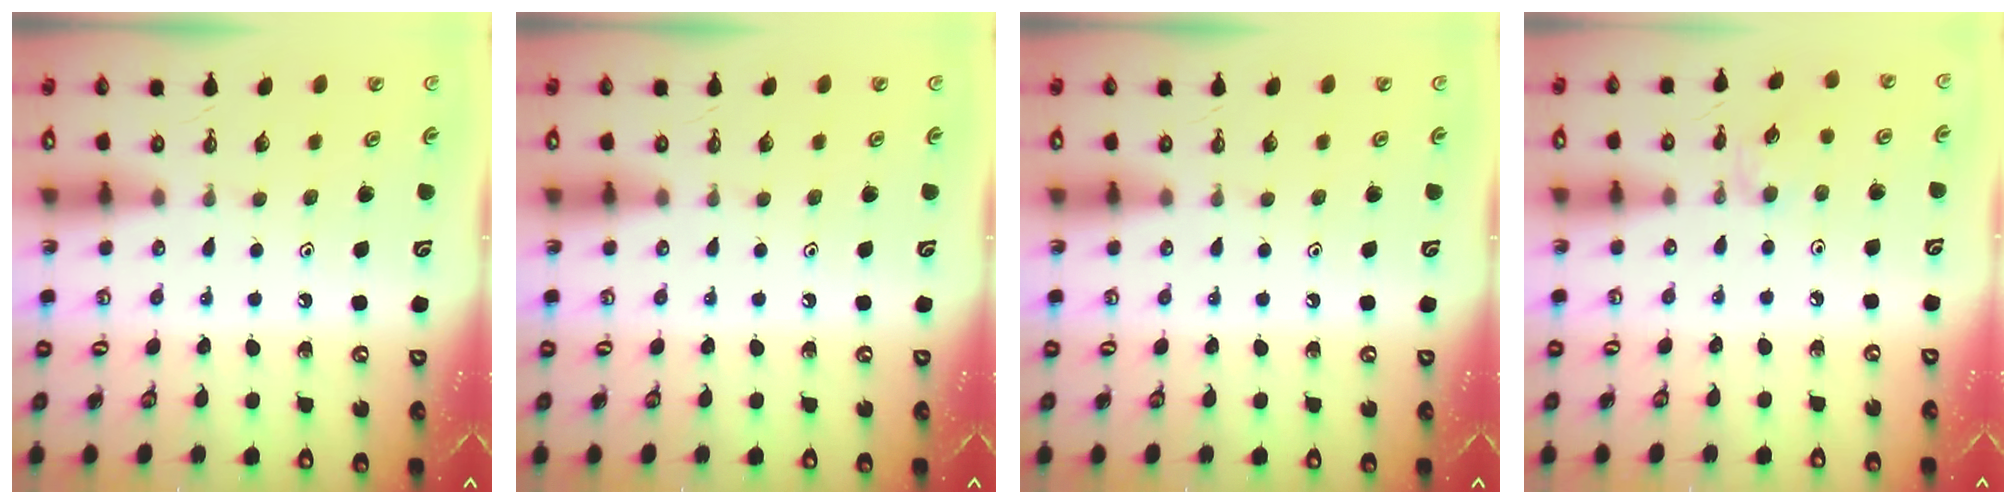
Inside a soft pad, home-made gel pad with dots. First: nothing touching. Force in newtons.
{"total": 0.0}
{"total": 0.0}
{"total": 2.0, "press": 1.9, "slide": 0.4}